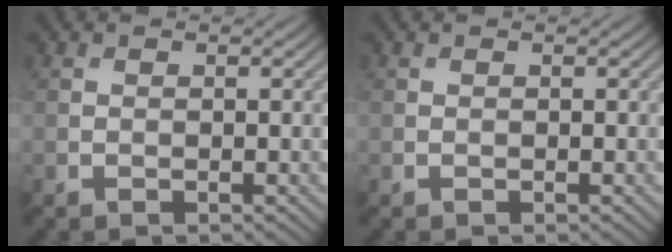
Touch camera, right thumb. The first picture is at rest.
{"total": 0.0}